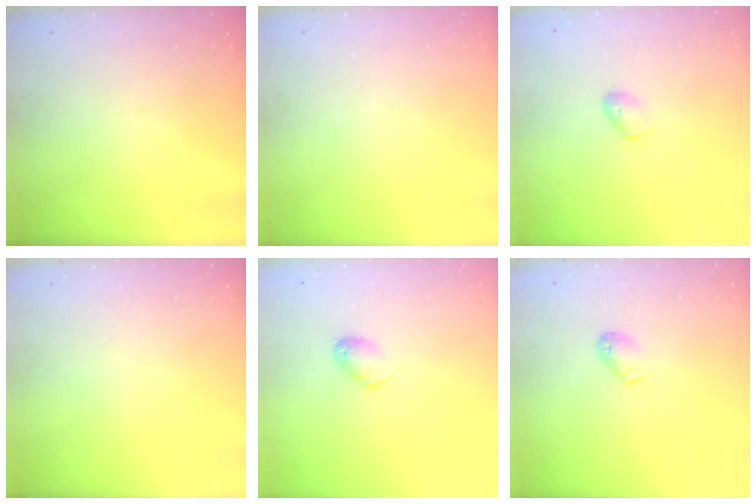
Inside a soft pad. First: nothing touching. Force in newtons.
{"total": 0.0}
{"total": 5.5, "press": 5.4, "slide": 1.1}
{"total": 0.0}
{"total": 6.4, "press": 6.4, "slide": 0.5}
{"total": 6.2, "press": 6.0, "slide": 1.3}